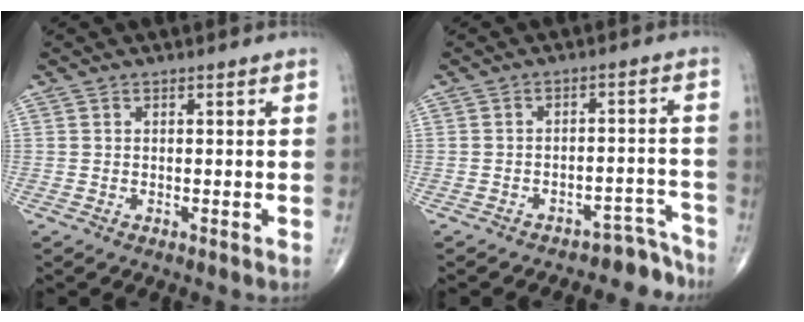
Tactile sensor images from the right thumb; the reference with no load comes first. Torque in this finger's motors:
{"motor_torque": [-0.38, -0.25, -0.21, -0.26, 0.01]}